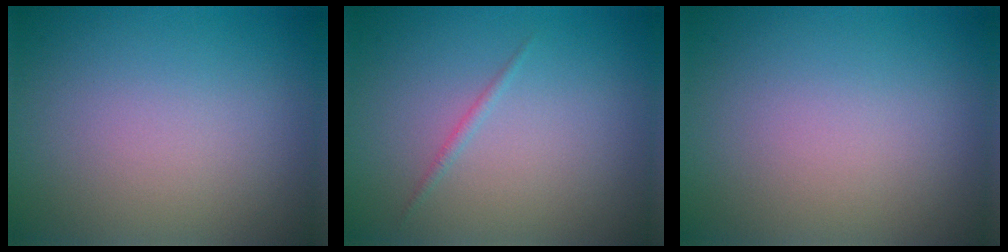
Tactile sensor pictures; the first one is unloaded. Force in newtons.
{"total": 0.6, "press": 0.6, "slide": 0.0}
{"total": 0.0}